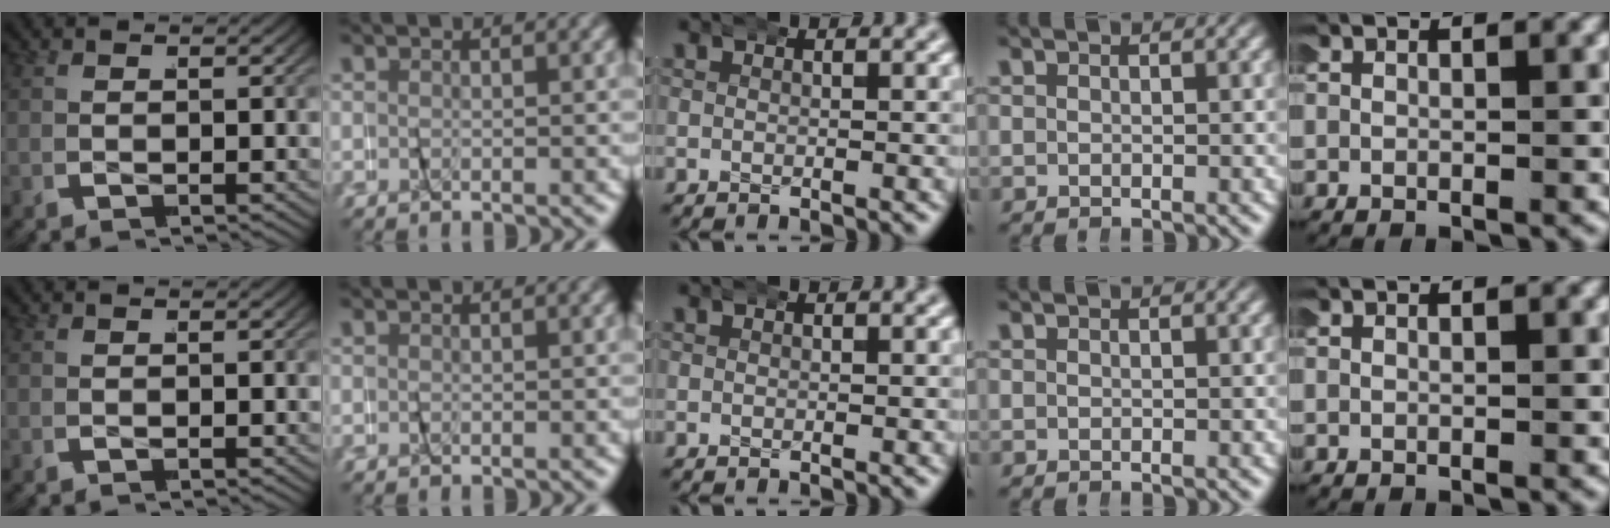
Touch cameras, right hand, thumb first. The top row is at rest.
{}